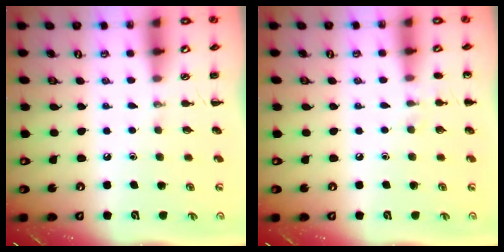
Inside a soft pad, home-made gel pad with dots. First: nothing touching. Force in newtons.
{"total": 4.5, "press": 4.3, "slide": 1.5}